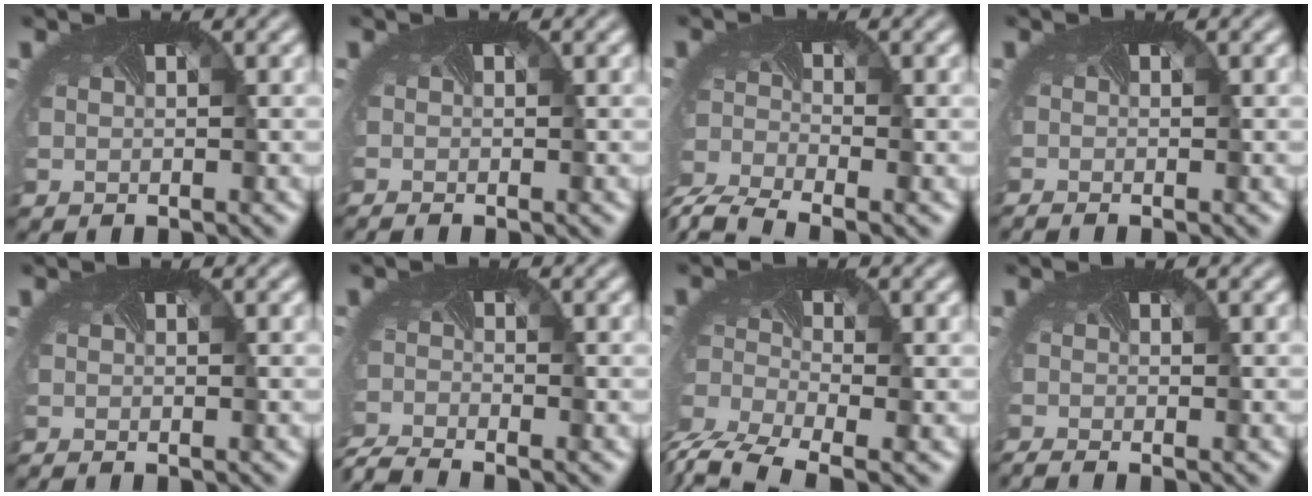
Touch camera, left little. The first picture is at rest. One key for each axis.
{"total": 1.1, "fx": -0.8, "fy": 0.1, "fz": 0.8, "tx": -0.009, "ty": -0.010, "tz": -0.011}
{"total": 5.8, "fx": -5.0, "fy": 1.8, "fz": 2.3, "tx": -0.060, "ty": -0.041, "tz": -0.082}
{"total": 1.4, "fx": -1.0, "fy": 0.2, "fz": 1.0, "tx": -0.013, "ty": -0.011, "tz": -0.014}
{"total": 0.7, "fx": -0.5, "fy": 0.0, "fz": 0.6, "tx": -0.006, "ty": -0.008, "tz": -0.007}
{"total": 4.3, "fx": -4.0, "fy": 0.4, "fz": 1.3, "tx": -0.031, "ty": -0.029, "tz": -0.084}
{"total": 7.0, "fx": -5.7, "fy": 2.2, "fz": 3.4, "tx": -0.092, "ty": -0.031, "tz": -0.112}
{"total": 2.4, "fx": -1.7, "fy": 0.6, "fz": 1.7, "tx": -0.026, "ty": -0.017, "tz": -0.027}